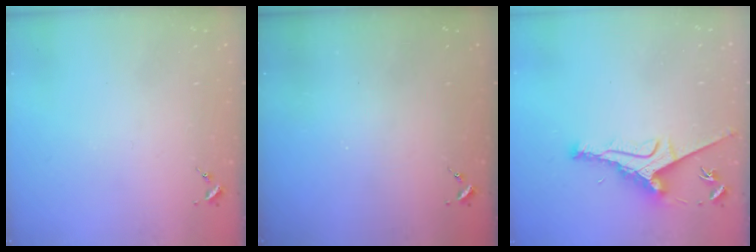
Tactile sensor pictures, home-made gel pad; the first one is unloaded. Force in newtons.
{"total": 0.0}
{"total": 9.6, "press": 9.6, "slide": 0.7}